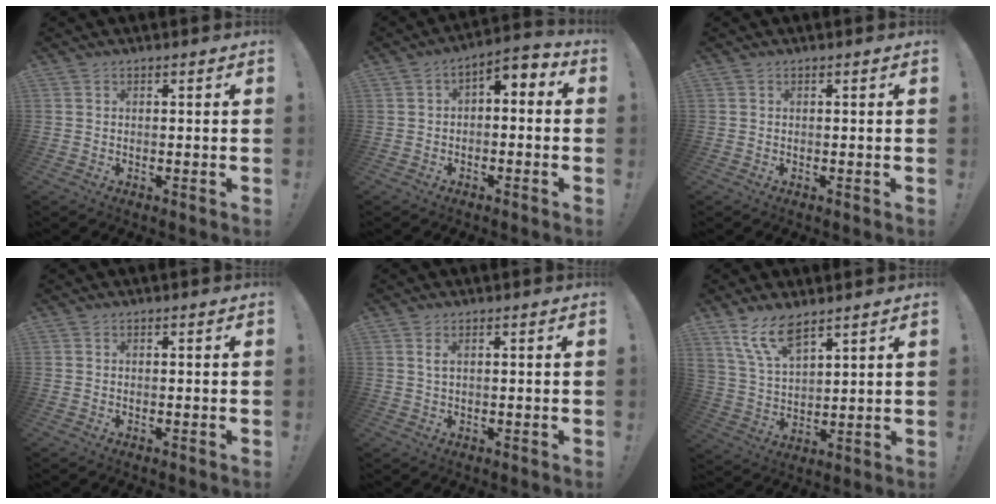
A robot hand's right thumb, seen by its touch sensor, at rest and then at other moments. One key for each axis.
{"total": 3.9, "fx": -1.7, "fy": 2.5, "fz": 2.4, "tx": -0.032, "ty": 0.010, "tz": -0.029}
{"total": 0.0}
{"total": 0.0}
{"total": 2.5, "fx": 1.1, "fy": 0.5, "fz": 2.2, "tx": -0.042, "ty": -0.002, "tz": 0.017}
{"total": 10.8, "fx": 8.1, "fy": 4.0, "fz": 5.9, "tx": -0.123, "ty": -0.038, "tz": 0.155}